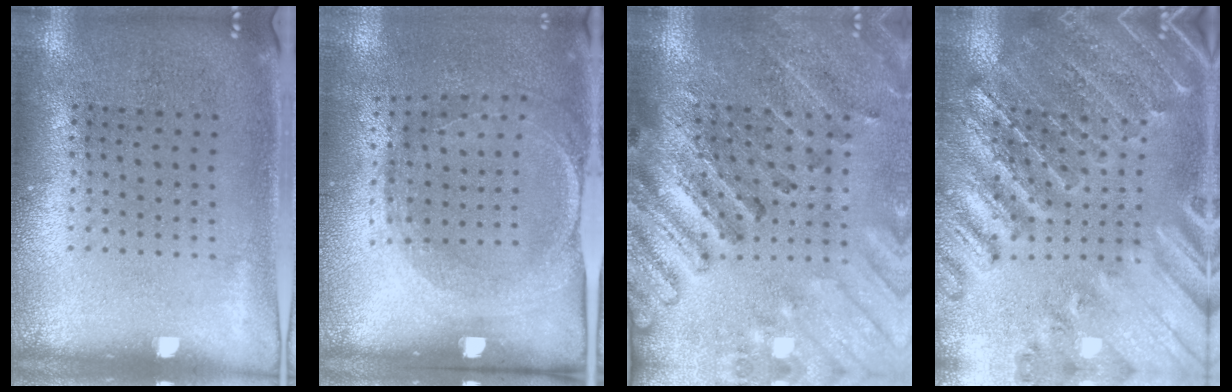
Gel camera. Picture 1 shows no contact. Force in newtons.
{"total": 1.6, "press": 1.4, "slide": 0.8}
{"total": 2.7, "press": 2.7, "slide": 0.3}
{"total": 2.0, "press": 2.0, "slide": 0.1}